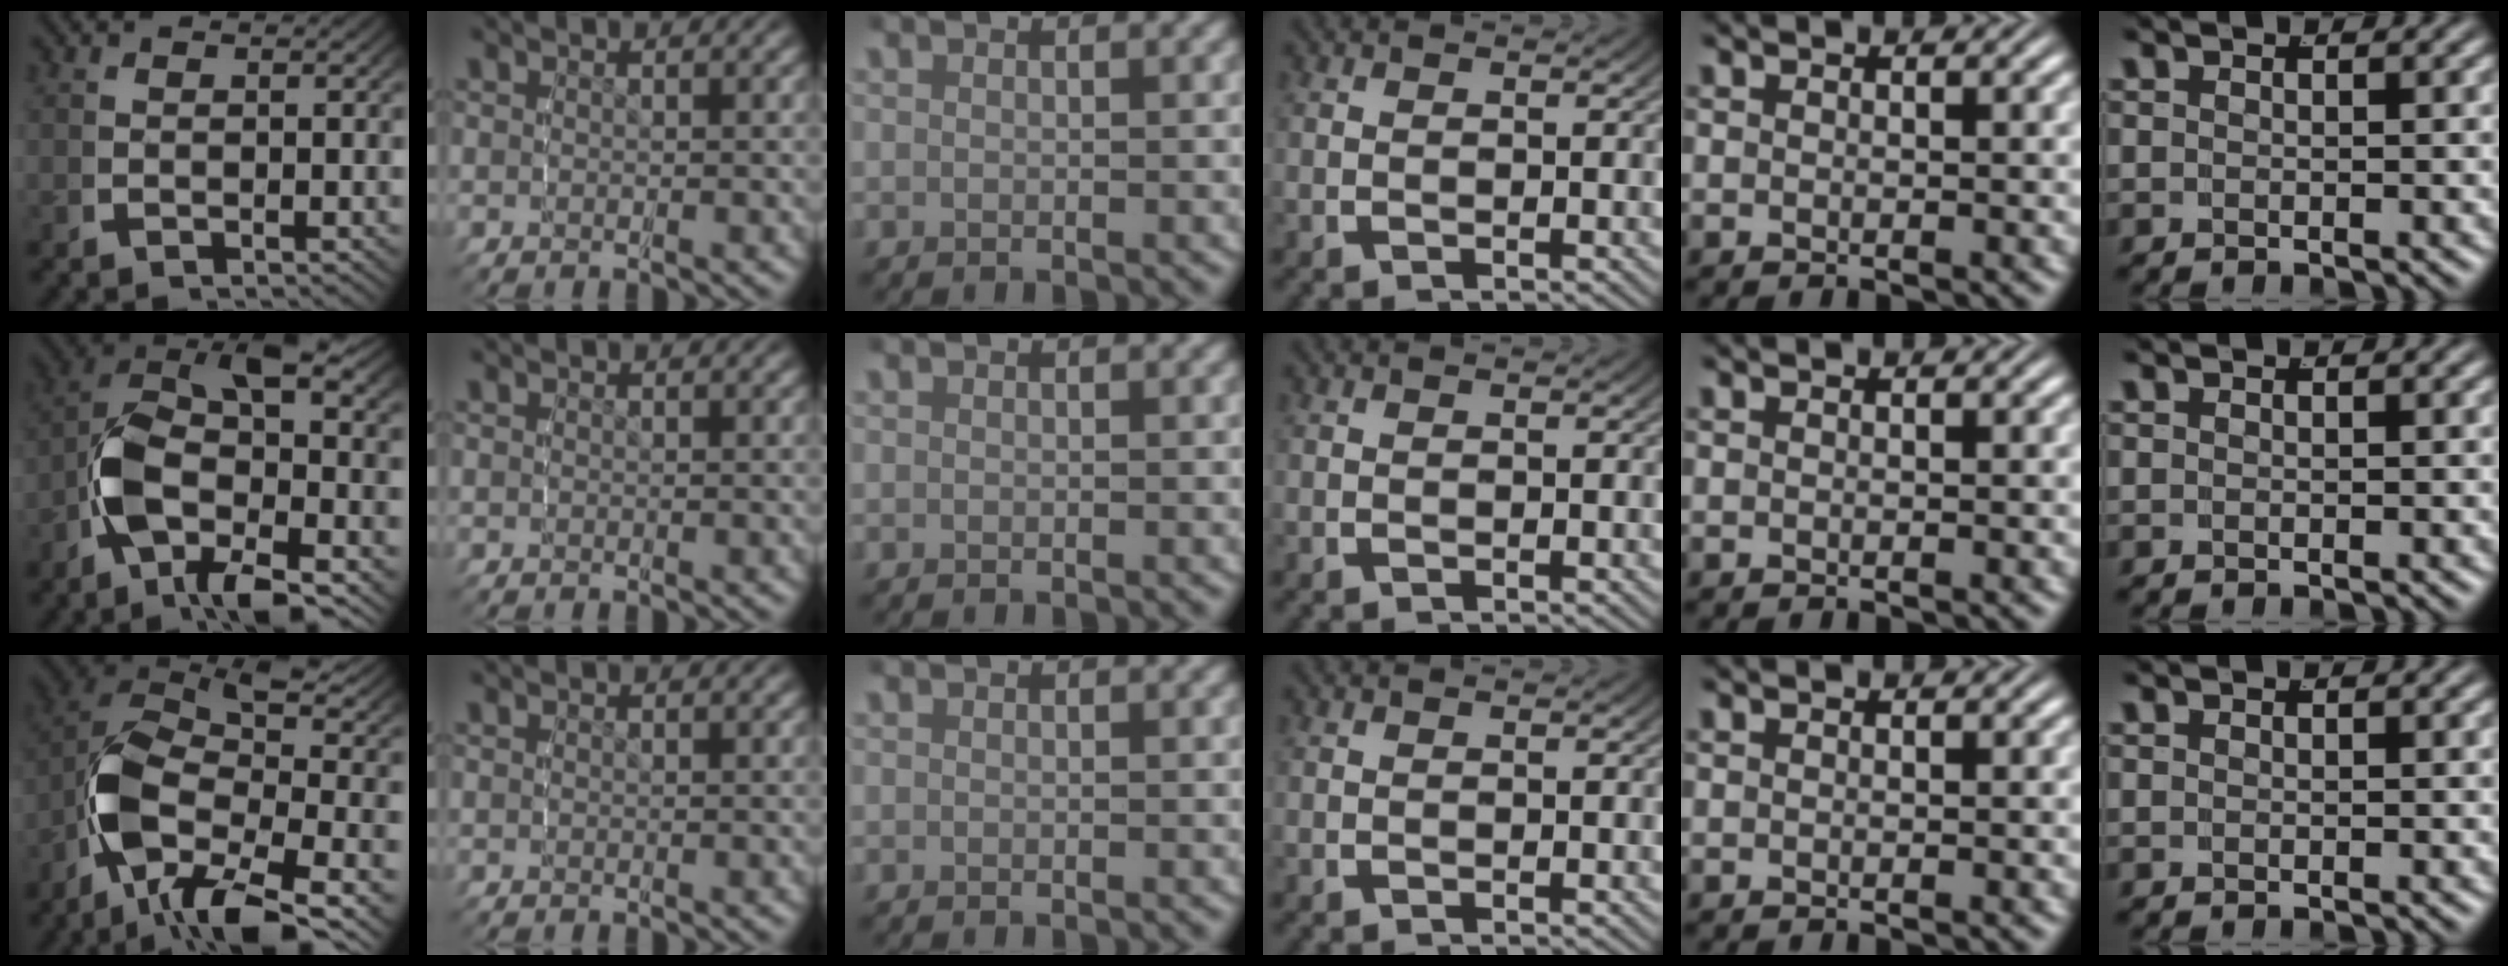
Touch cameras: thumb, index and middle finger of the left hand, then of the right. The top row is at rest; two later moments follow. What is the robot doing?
{"motion": "lift_and_place", "object": "glasses"}